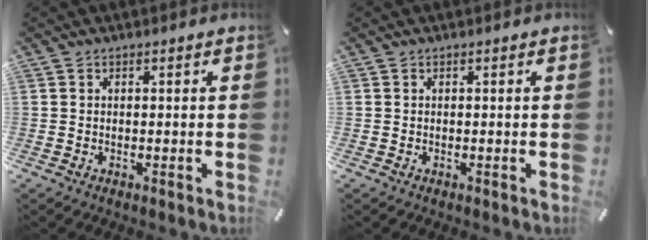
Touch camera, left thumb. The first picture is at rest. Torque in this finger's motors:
{"motor_torque": [-0.09, 0.09, -0.06, 0.07, 0.00]}